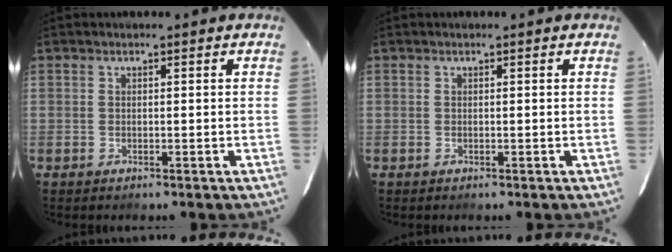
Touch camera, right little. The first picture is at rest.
{"total": 0.0}